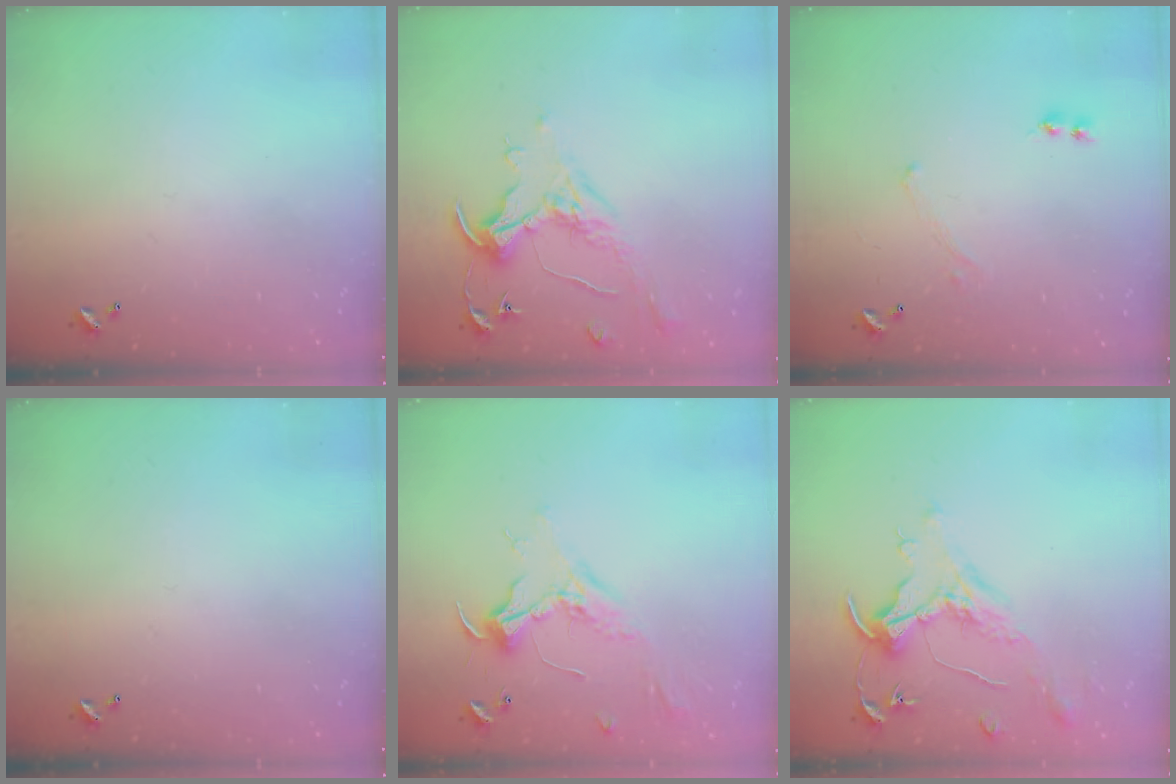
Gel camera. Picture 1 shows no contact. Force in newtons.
{"total": 0.8, "press": 0.7, "slide": 0.5}
{"total": 0.7, "press": 0.6, "slide": 0.2}
{"total": 0.0}
{"total": 2.4, "press": 2.3, "slide": 0.8}
{"total": 1.6, "press": 1.4, "slide": 0.7}